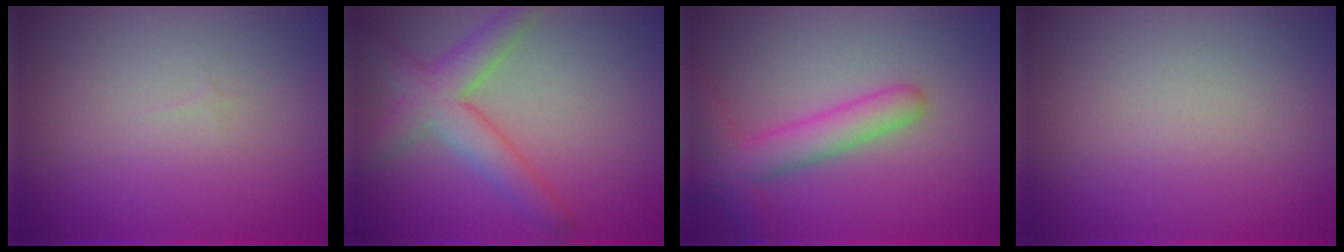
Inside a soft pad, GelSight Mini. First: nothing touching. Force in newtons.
{"total": 4.8, "press": 4.8, "slide": 0.2}
{"total": 4.0, "press": 4.0, "slide": 0.2}
{"total": 0.0}